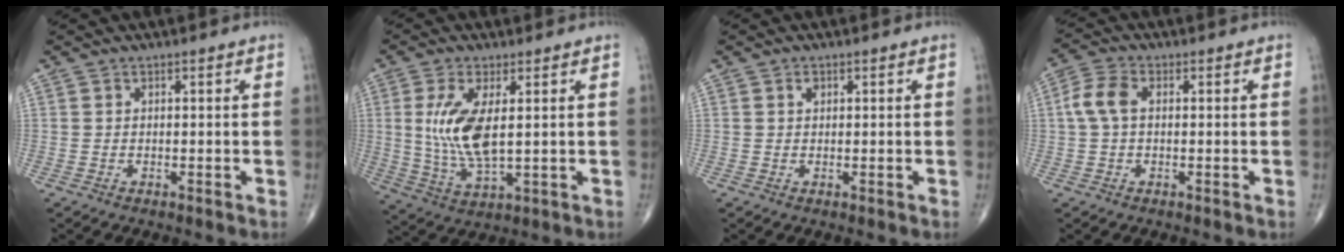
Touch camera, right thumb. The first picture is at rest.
{"total": 10.7, "force": [1.7, 4.1, 9.8], "torque": [-0.208, -0.019, 0.041]}
{"total": 0.9, "force": [0.5, 0.6, 0.5], "torque": [-0.004, -0.001, 0.007]}
{"total": 5.2, "force": [0.6, 3.1, 4.1], "torque": [-0.096, 0.016, 0.007]}